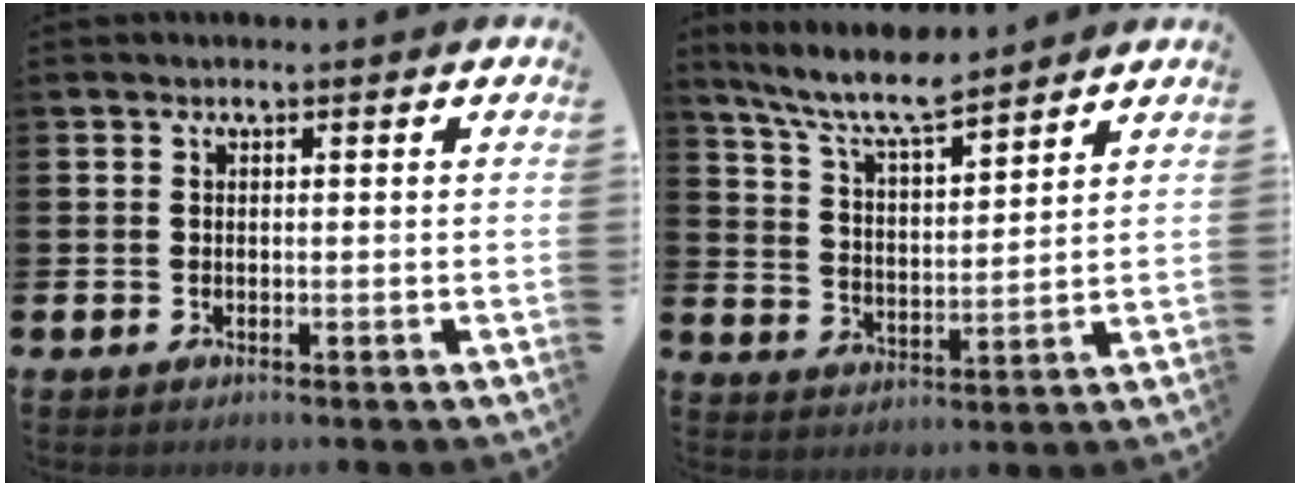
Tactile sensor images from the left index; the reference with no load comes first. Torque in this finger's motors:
{"motor_torque": [0.99, -1.15, 0.44, 0.21]}